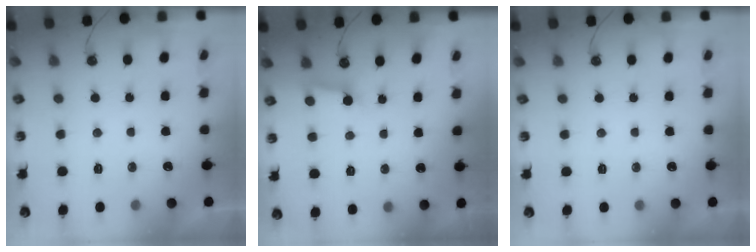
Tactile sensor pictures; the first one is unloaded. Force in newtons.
{"total": 3.3, "press": 3.3, "slide": 0.3}
{"total": 0.0}